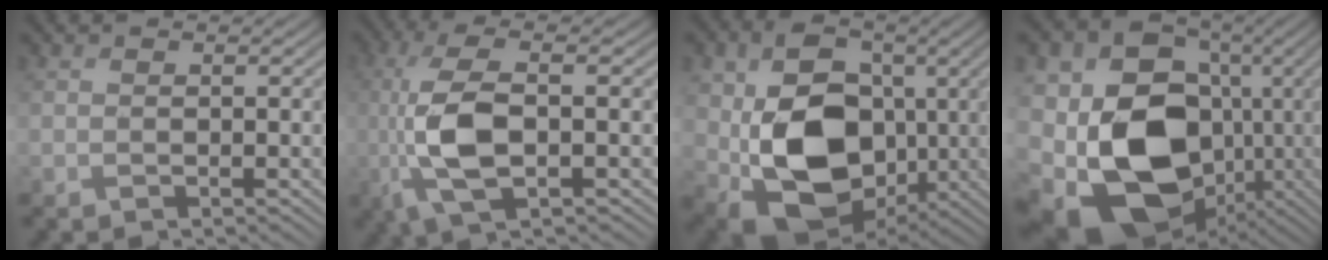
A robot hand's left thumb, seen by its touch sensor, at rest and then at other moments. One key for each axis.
{"total": 10.1, "fx": -0.9, "fy": 3.6, "fz": 9.5, "tx": -0.204, "ty": 0.002, "tz": -0.019}
{"total": 14.1, "fx": -0.7, "fy": 10.0, "fz": 10.0, "tx": -0.210, "ty": -0.016, "tz": -0.015}
{"total": 18.5, "fx": -3.2, "fy": 14.0, "fz": 11.7, "tx": -0.253, "ty": -0.027, "tz": -0.051}